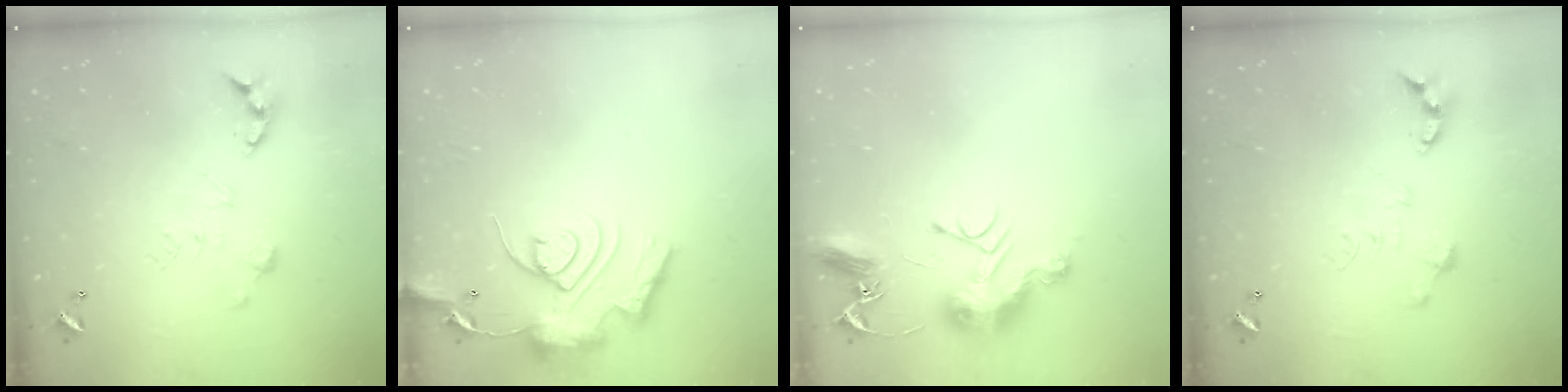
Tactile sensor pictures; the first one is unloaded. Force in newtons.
{"total": 14.9, "press": 14.8, "slide": 1.6}
{"total": 10.2, "press": 10.2, "slide": 0.5}
{"total": 0.0}